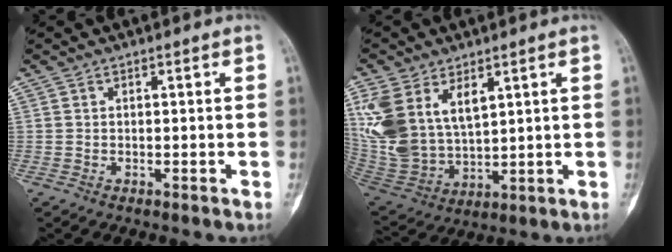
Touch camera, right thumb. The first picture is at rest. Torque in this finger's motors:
{"motor_torque": [-0.52, 2.72, 0.44, -0.07, 0.20]}